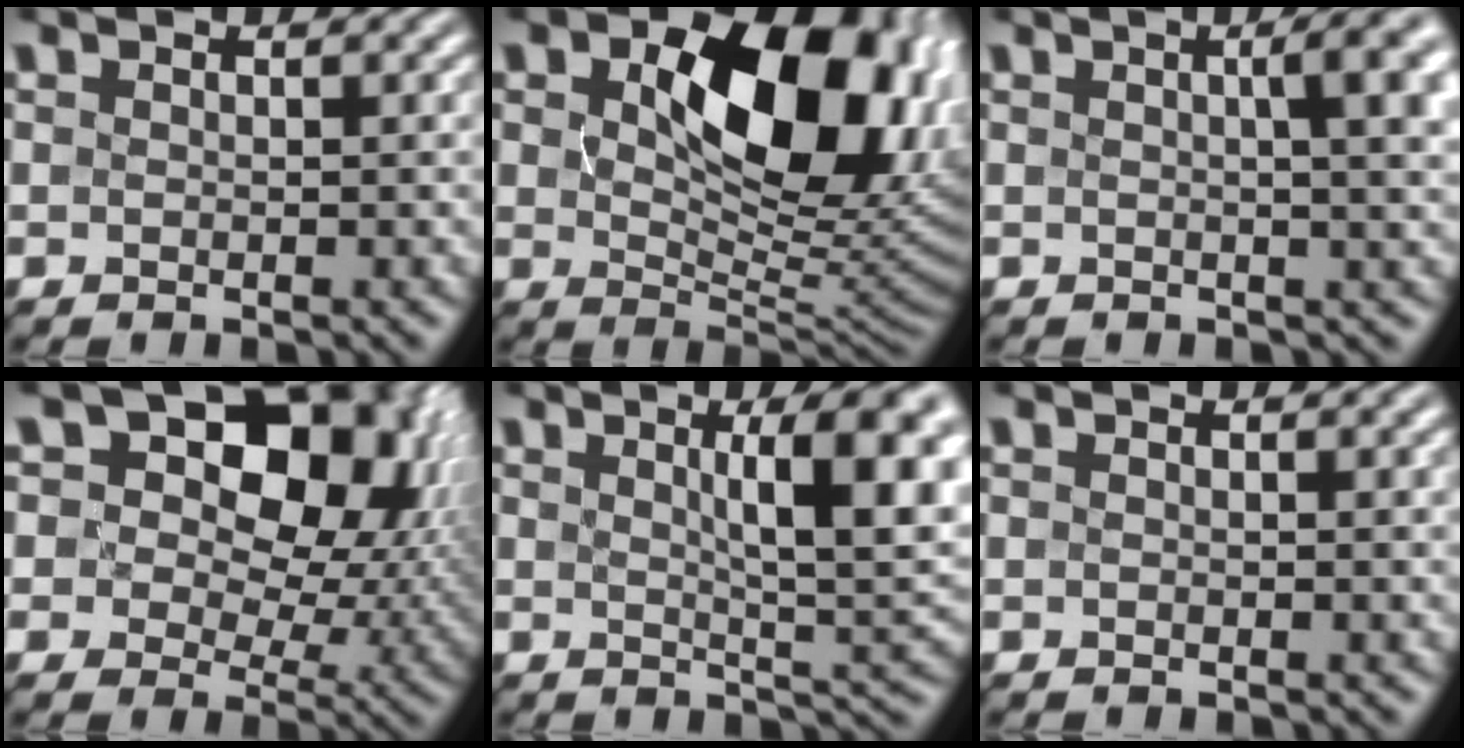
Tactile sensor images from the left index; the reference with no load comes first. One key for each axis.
{"total": 14.2, "fx": 3.9, "fy": 7.9, "fz": 11.1, "tx": -0.155, "ty": -0.004, "tz": 0.071}
{"total": 6.6, "fx": 1.3, "fy": 2.1, "fz": 6.1, "tx": -0.036, "ty": 0.021, "tz": 0.007}
{"total": 15.6, "fx": 5.7, "fy": 10.1, "fz": 10.5, "tx": -0.123, "ty": 0.025, "tz": 0.067}
{"total": 9.2, "fx": 2.5, "fy": 2.3, "fz": 8.5, "tx": -0.110, "ty": 0.004, "tz": 0.041}
{"total": 1.2, "fx": 0.3, "fy": 0.3, "fz": 1.1, "tx": -0.011, "ty": 0.004, "tz": 0.002}